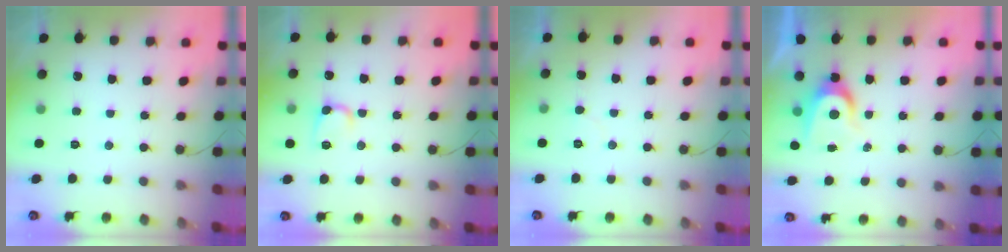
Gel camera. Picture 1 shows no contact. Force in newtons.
{"total": 5.1, "press": 5.1, "slide": 0.6}
{"total": 4.4, "press": 4.3, "slide": 0.5}
{"total": 6.9, "press": 6.9, "slide": 0.4}